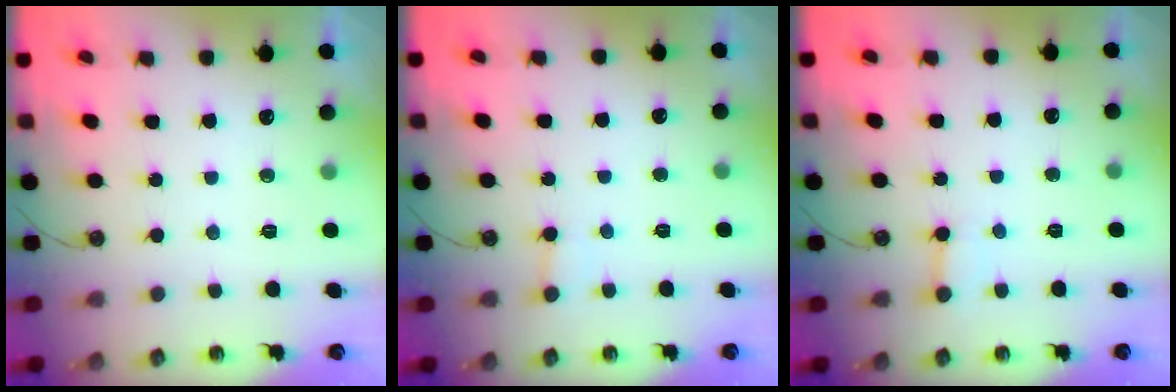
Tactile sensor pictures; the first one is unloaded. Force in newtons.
{"total": 2.1, "press": 2.1, "slide": 0.2}
{"total": 2.5, "press": 2.5, "slide": 0.4}